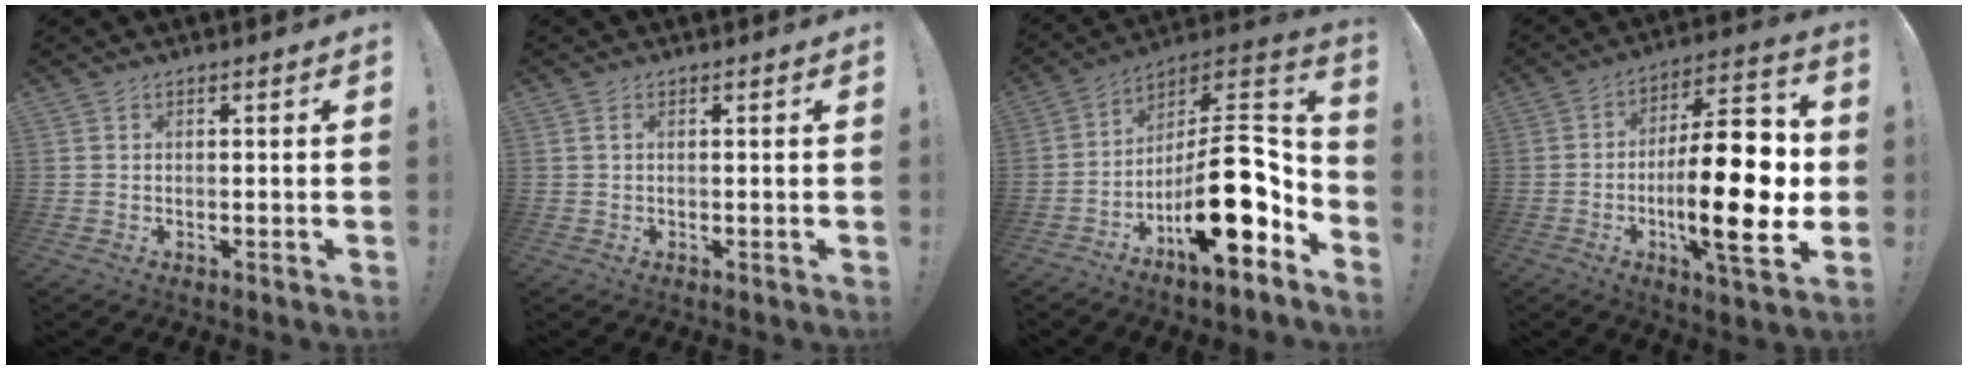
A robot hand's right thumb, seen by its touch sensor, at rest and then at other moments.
{"total": 0.9, "force": [0.3, 0.3, 0.7], "torque": [-0.016, 0.002, 0.005]}
{"total": 21.7, "force": [-6.4, 8.5, 19.0], "torque": [-0.295, 0.023, -0.100]}
{"total": 23.4, "force": [-3.3, 7.9, 21.8], "torque": [-0.344, 0.009, -0.054]}